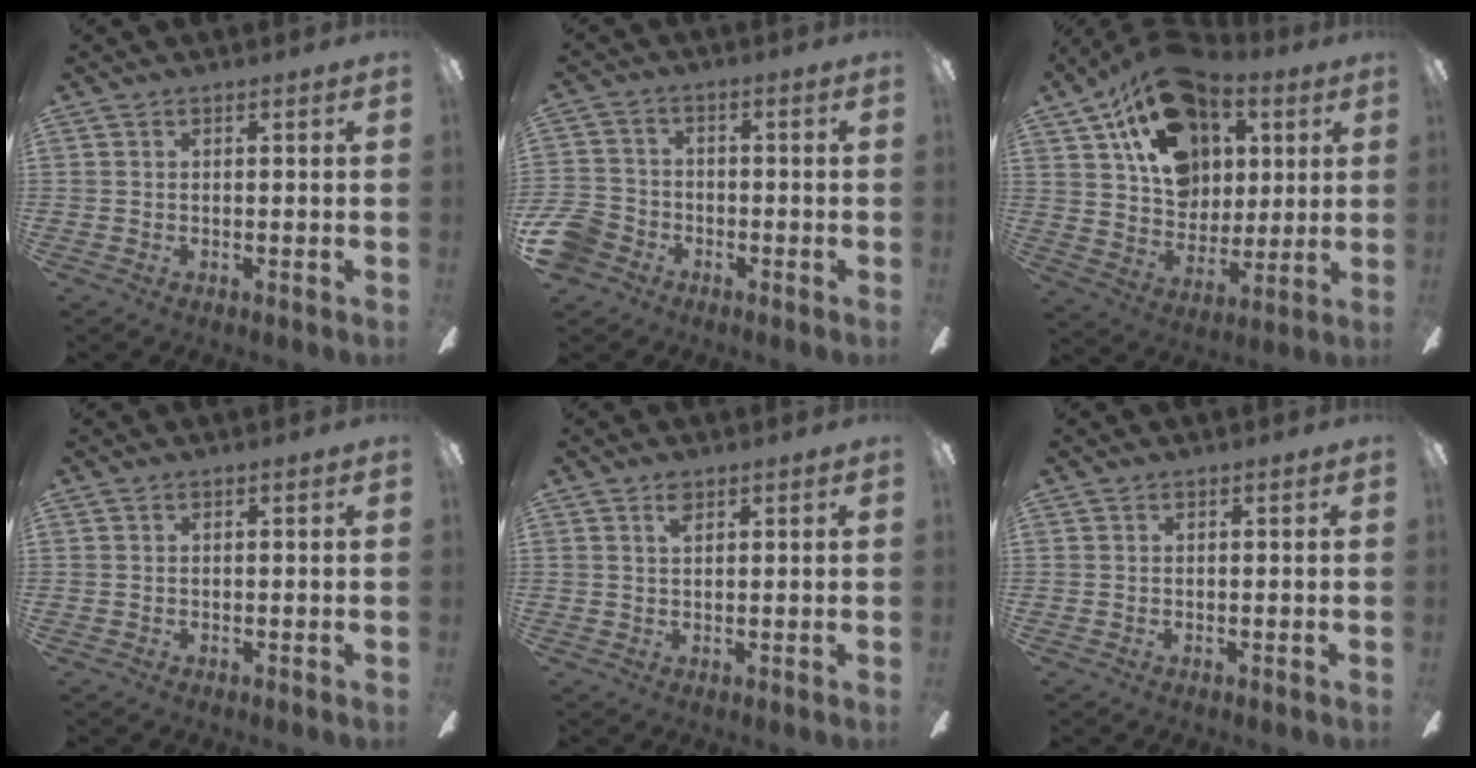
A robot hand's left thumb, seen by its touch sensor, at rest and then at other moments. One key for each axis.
{"total": 7.9, "fx": -4.1, "fy": 6.0, "fz": 3.1, "tx": -0.084, "ty": 0.031, "tz": -0.080}
{"total": 19.8, "fx": 10.6, "fy": 13.6, "fz": 9.7, "tx": -0.171, "ty": -0.043, "tz": 0.197}
{"total": 0.0}
{"total": 2.4, "fx": 1.6, "fy": 1.1, "fz": 1.5, "tx": -0.026, "ty": 0.000, "tz": 0.026}
{"total": 0.0}